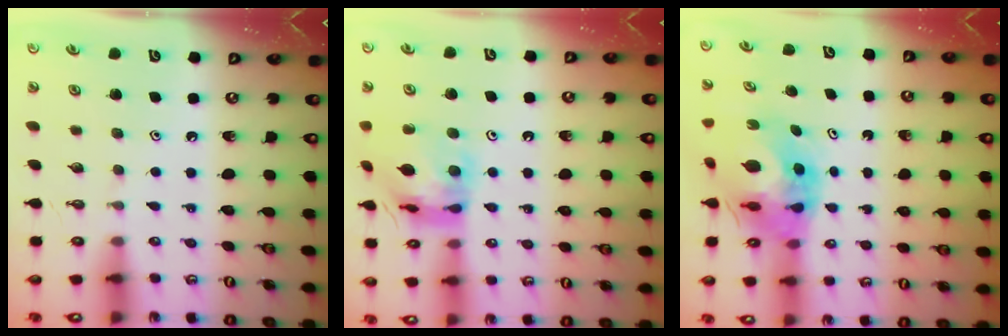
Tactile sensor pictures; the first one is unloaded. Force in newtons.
{"total": 13.5, "press": 13.4, "slide": 1.5}
{"total": 11.2, "press": 11.1, "slide": 1.5}